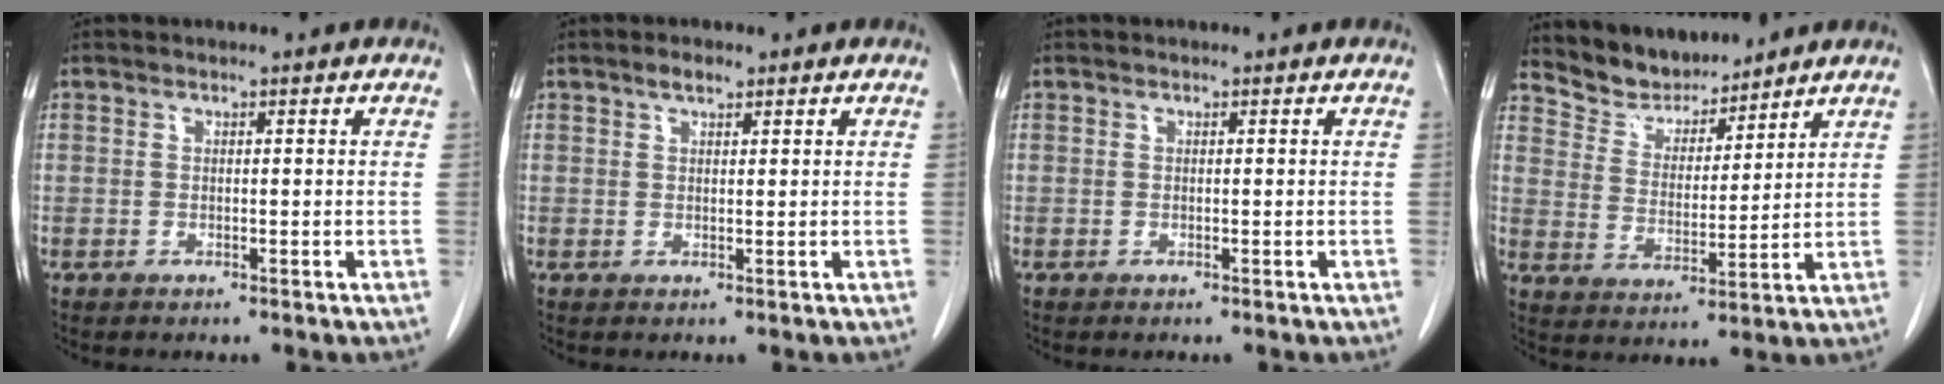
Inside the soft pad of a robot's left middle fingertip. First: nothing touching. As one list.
[{"total": 1.8, "force": [1.3, 0.7, 1.1], "torque": [-0.023, 0.005, 0.022]}, {"total": 0.0}, {"total": 7.4, "force": [7.2, 1.9, 0.3], "torque": [-0.010, 0.007, 0.145]}]